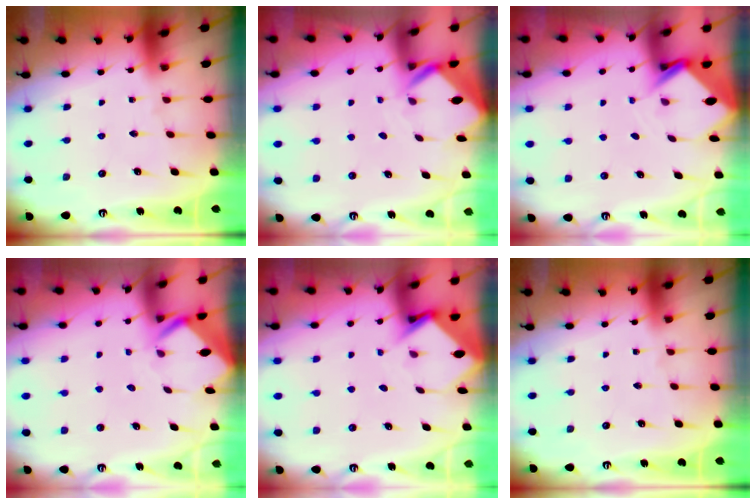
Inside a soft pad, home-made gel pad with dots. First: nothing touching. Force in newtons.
{"total": 2.6, "press": 2.6, "slide": 0.2}
{"total": 3.8, "press": 3.8, "slide": 0.3}
{"total": 2.3, "press": 2.3, "slide": 0.2}
{"total": 3.8, "press": 3.8, "slide": 0.3}
{"total": 0.0}